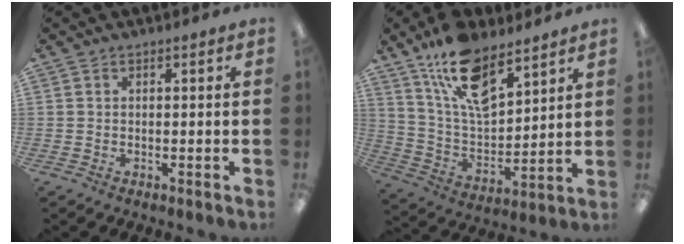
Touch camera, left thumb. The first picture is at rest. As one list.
[{"total": 16.6, "force": [11.3, 7.3, 9.6], "torque": [-0.181, -0.052, 0.206]}]